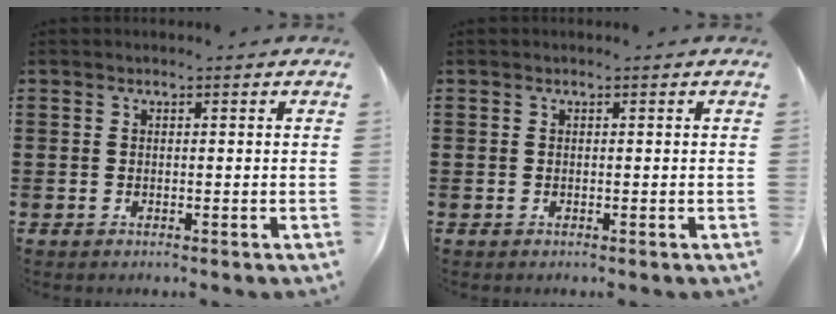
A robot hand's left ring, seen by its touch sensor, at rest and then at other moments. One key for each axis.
{"total": 0.0}